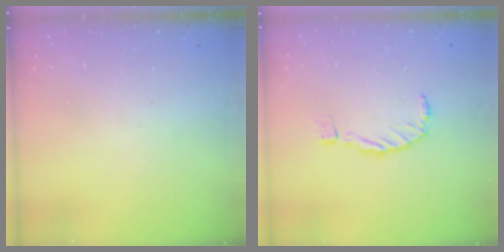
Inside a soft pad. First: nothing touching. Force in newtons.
{"total": 0.0}